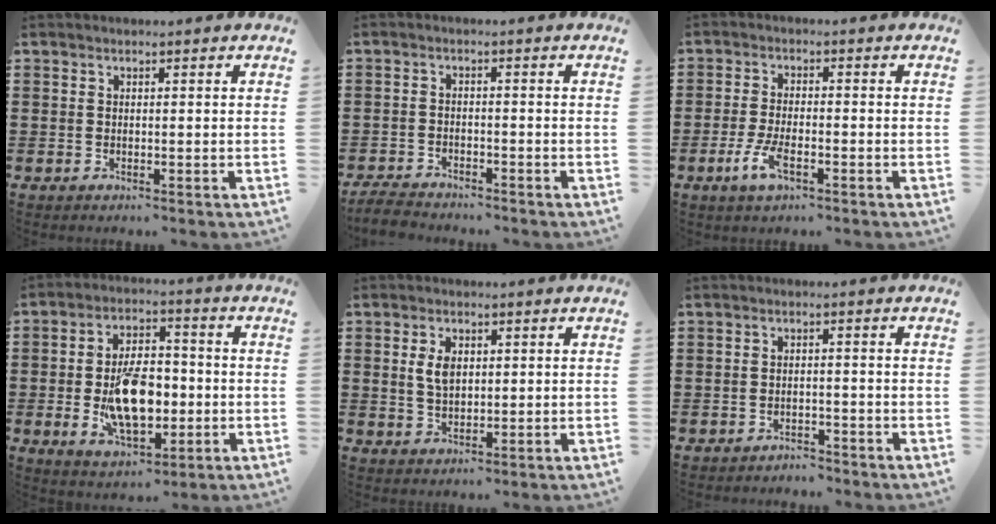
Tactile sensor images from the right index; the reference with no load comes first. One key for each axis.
{"total": 3.2, "fx": -3.1, "fy": 0.5, "fz": 0.5, "tx": -0.017, "ty": 0.000, "tz": -0.066}
{"total": 4.9, "fx": -2.2, "fy": 1.7, "fz": 4.0, "tx": -0.094, "ty": -0.006, "tz": -0.046}
{"total": 11.4, "fx": -1.9, "fy": 6.2, "fz": 9.4, "tx": -0.167, "ty": -0.004, "tz": -0.036}
{"total": 3.9, "fx": 0.9, "fy": 2.3, "fz": 3.0, "tx": -0.065, "ty": 0.010, "tz": 0.016}
{"total": 1.9, "fx": -1.9, "fy": 0.2, "fz": -0.1, "tx": -0.005, "ty": 0.002, "tz": -0.042}